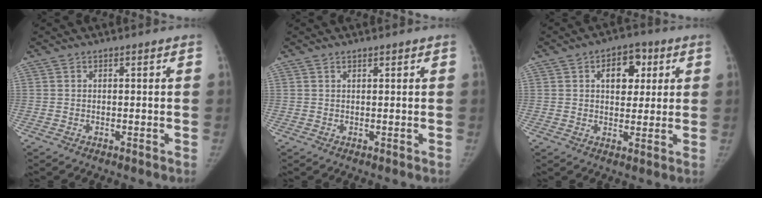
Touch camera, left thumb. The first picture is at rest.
{"total": 0.7, "force": [0.6, 0.2, 0.3], "torque": [-0.001, -0.003, 0.011]}
{"total": 8.1, "force": [2.8, 5.4, 5.4], "torque": [-0.035, -0.003, 0.036]}